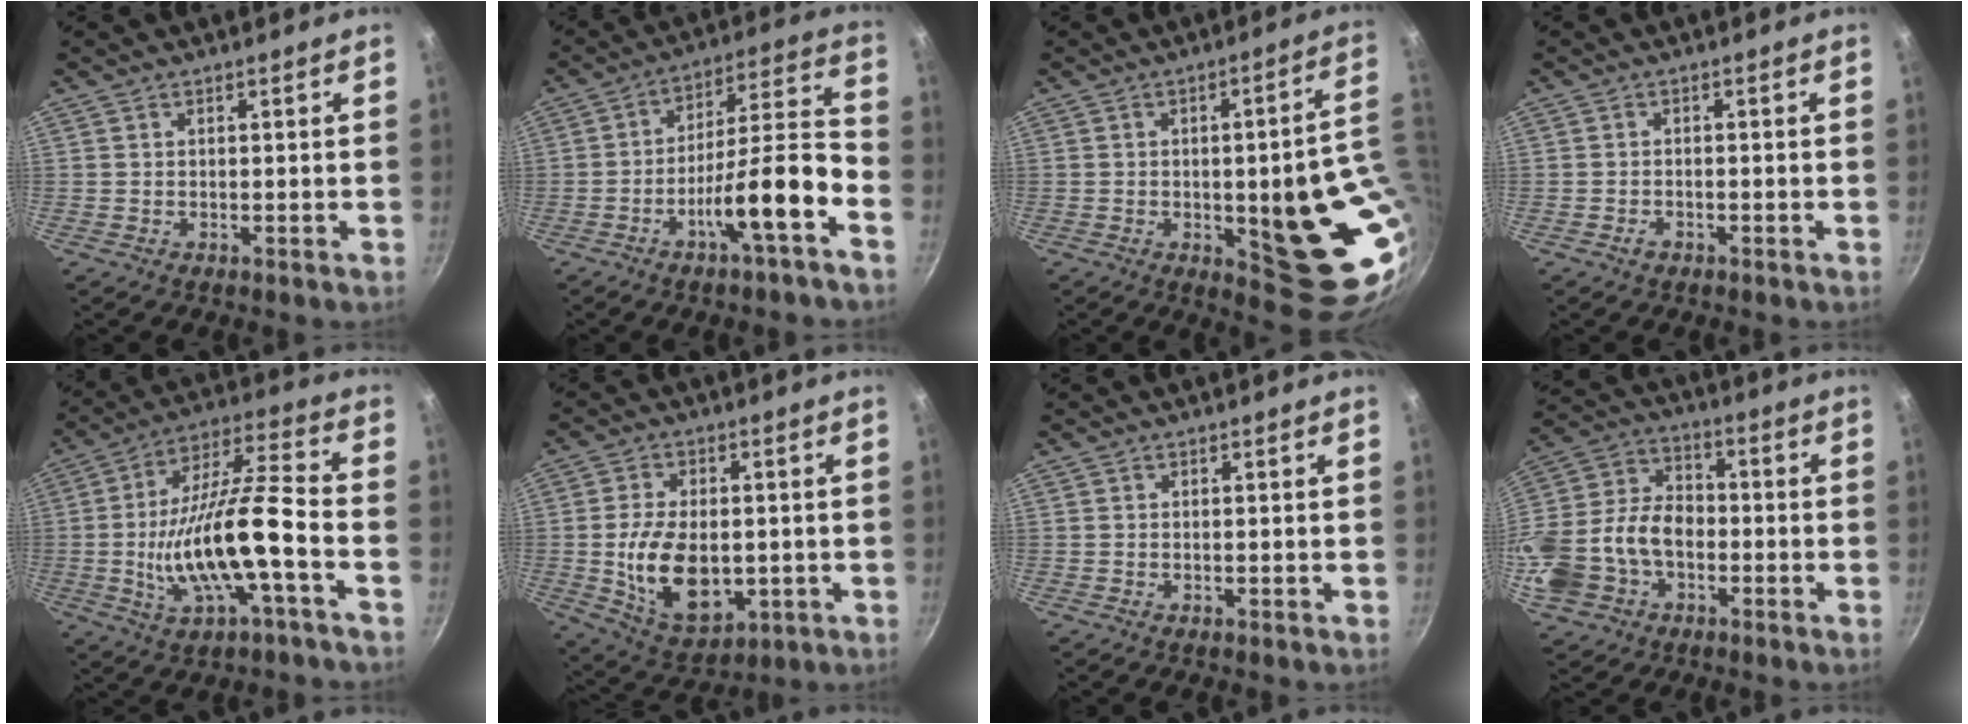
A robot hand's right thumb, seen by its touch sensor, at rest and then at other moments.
{"total": 14.1, "force": [-6.6, 2.4, 12.2], "torque": [-0.182, 0.057, -0.108]}
{"total": 20.0, "force": [-1.6, 6.7, 18.8], "torque": [-0.188, -0.004, -0.014]}
{"total": 1.4, "force": [-1.0, 0.8, 0.6], "torque": [-0.015, 0.011, -0.018]}
{"total": 17.8, "force": [-4.6, 4.8, 16.5], "torque": [-0.302, 0.036, -0.083]}
{"total": 14.9, "force": [-1.4, 9.3, 11.5], "torque": [-0.185, -0.006, -0.009]}
{"total": 0.0}
{"total": 18.9, "force": [-4.5, 13.8, 12.1], "torque": [-0.250, 0.056, -0.085]}